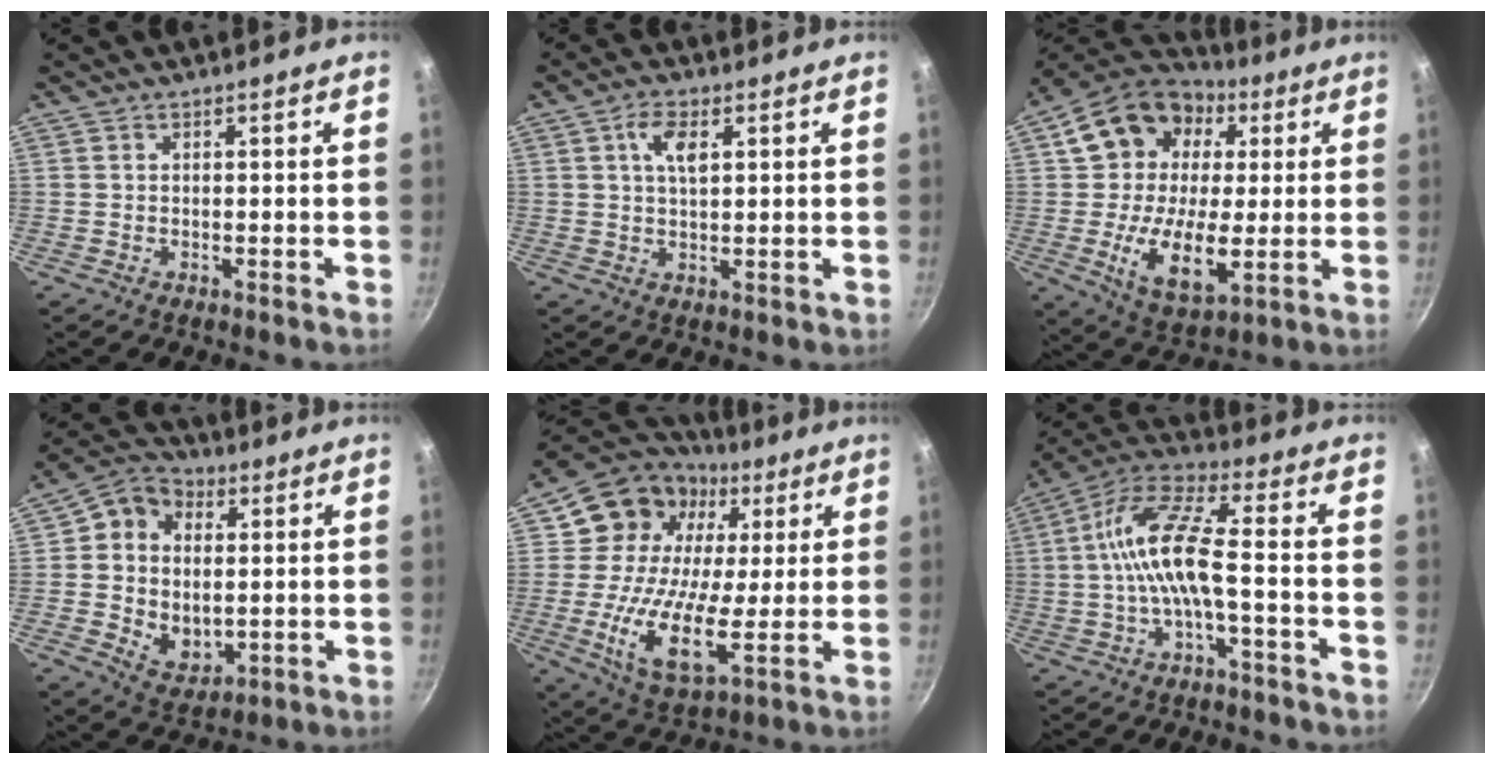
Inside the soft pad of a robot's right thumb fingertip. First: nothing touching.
{"total": 5.0, "force": [1.7, 2.3, 4.1], "torque": [-0.068, -0.002, 0.031]}
{"total": 22.5, "force": [2.8, 15.7, 15.8], "torque": [-0.241, 0.011, 0.041]}
{"total": 13.2, "force": [1.8, 10.7, 7.6], "torque": [-0.091, -0.014, 0.030]}
{"total": 20.3, "force": [3.3, 14.2, 14.1], "torque": [-0.232, 0.002, 0.044]}
{"total": 9.7, "force": [-2.0, 3.1, 8.9], "torque": [-0.188, 0.040, -0.047]}